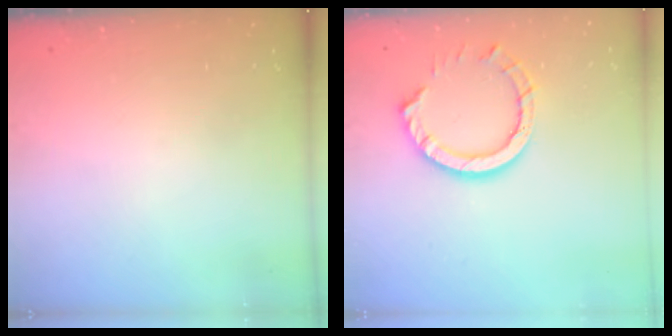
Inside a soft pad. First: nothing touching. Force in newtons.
{"total": 10.6, "press": 10.6, "slide": 0.9}